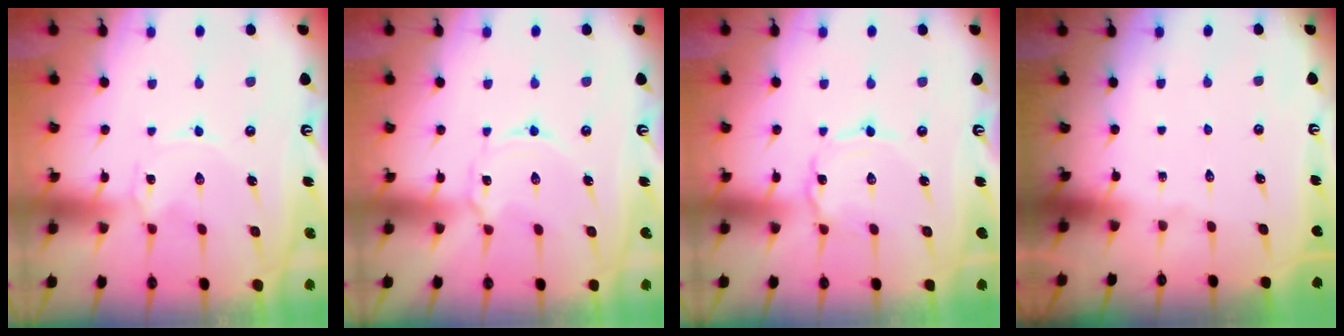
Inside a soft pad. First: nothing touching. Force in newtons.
{"total": 2.2, "press": 2.2, "slide": 0.3}
{"total": 0.8, "press": 0.8, "slide": 0.2}
{"total": 0.0}